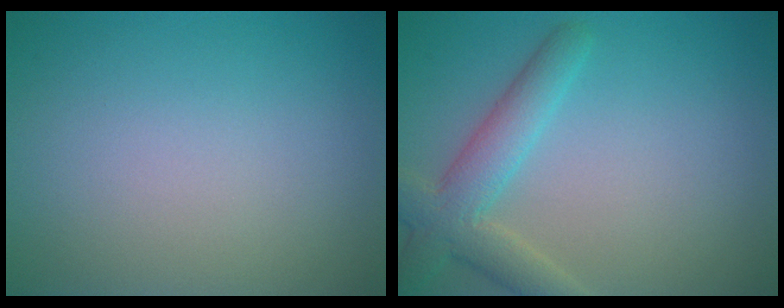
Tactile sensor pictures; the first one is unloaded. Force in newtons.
{"total": 4.4, "press": 4.4, "slide": 0.3}